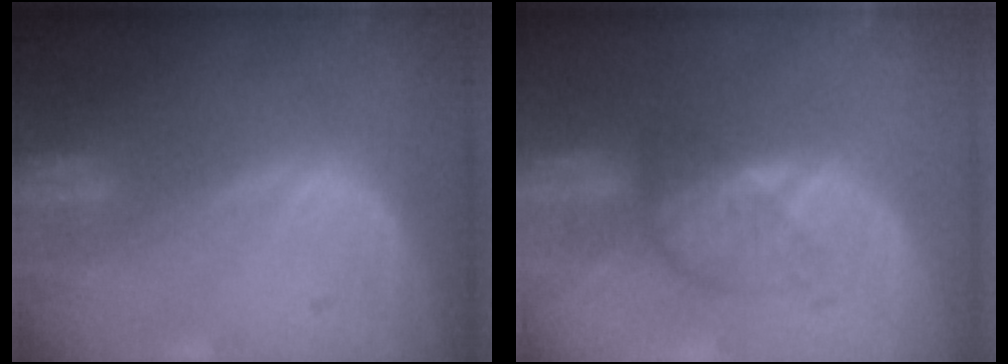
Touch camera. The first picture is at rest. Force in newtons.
{"total": 4.2, "press": 3.7, "slide": 1.9}